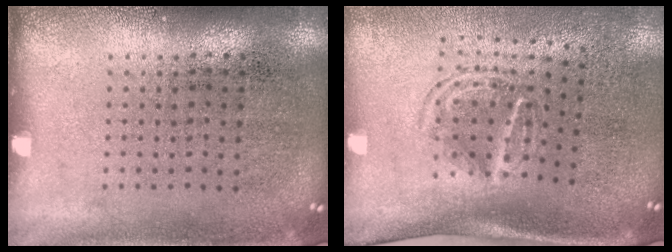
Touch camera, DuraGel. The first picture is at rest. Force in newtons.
{"total": 1.7, "press": 1.1, "slide": 1.3}